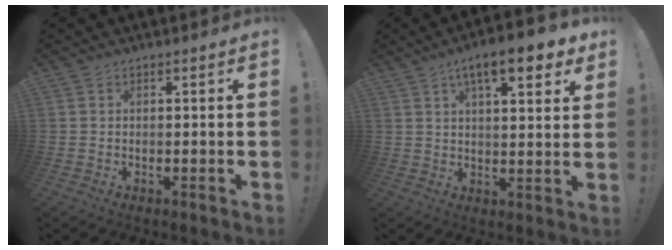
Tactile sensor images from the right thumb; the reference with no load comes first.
{"total": 11.6, "force": [6.4, 3.1, 9.2], "torque": [-0.125, -0.028, 0.100]}